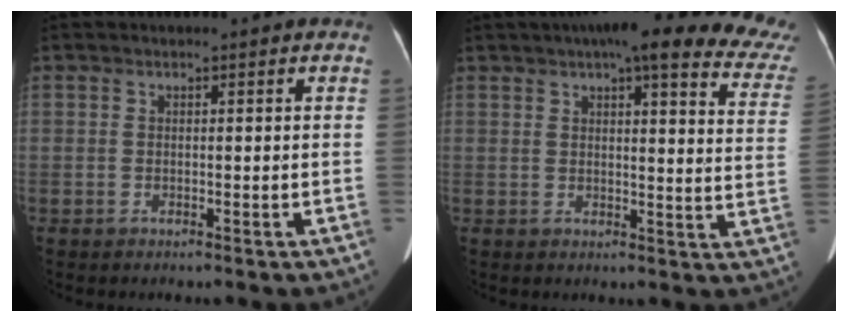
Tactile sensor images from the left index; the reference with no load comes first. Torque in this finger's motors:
{"motor_torque": [0.84, -0.95, 0.11, 0.07]}